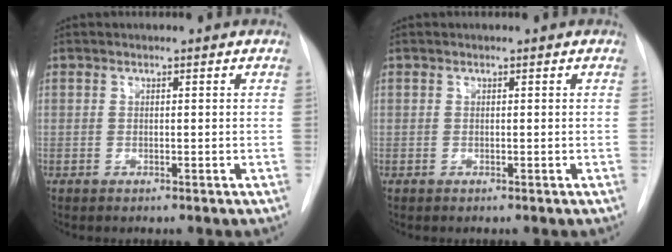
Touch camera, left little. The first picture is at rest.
{"total": 0.0}